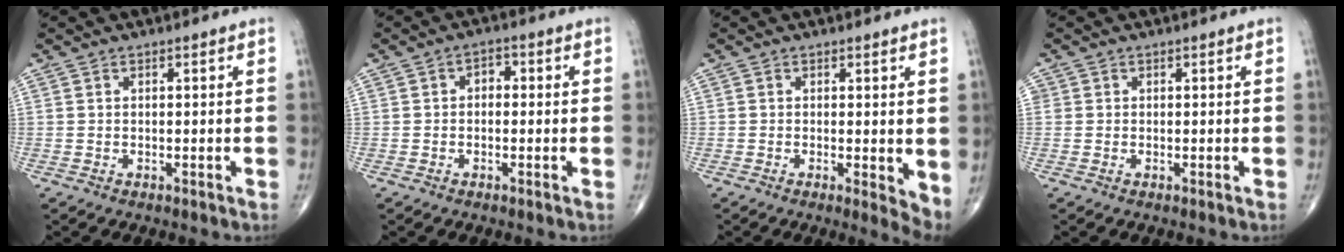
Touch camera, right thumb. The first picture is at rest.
{"total": 2.5, "force": [0.0, 1.8, 1.7], "torque": [-0.012, 0.012, -0.008]}
{"total": 4.2, "force": [0.1, 1.3, 4.0], "torque": [-0.054, -0.012, 0.000]}
{"total": 0.7, "force": [0.1, 0.7, 0.1], "torque": [0.006, 0.003, 0.000]}